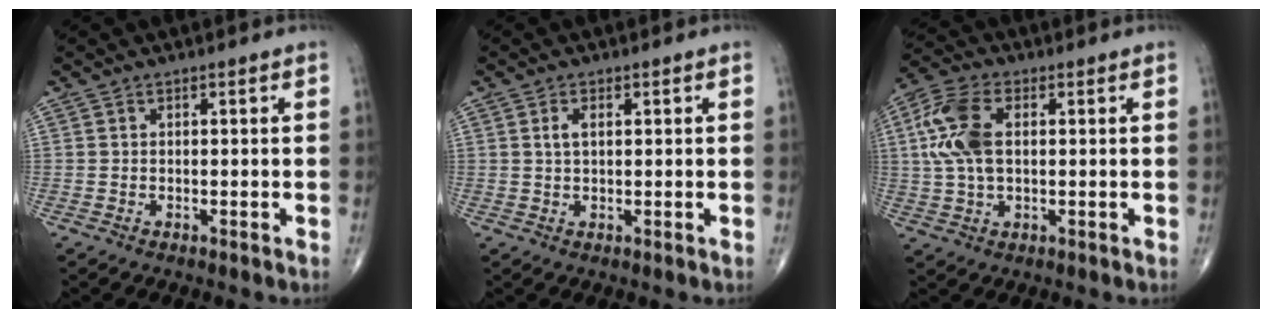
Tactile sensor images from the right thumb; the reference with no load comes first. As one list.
[{"total": 2.2, "force": [0.6, 1.1, 1.9], "torque": [-0.037, 0.005, 0.014]}, {"total": 11.0, "force": [1.8, 6.2, 8.8], "torque": [-0.197, 0.013, 0.032]}]